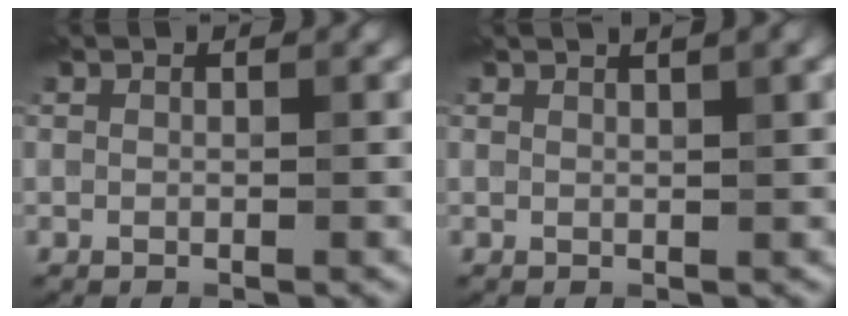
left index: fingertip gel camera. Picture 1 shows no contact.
{"total": 2.6, "force": [1.5, 0.6, 2.1], "torque": [-0.015, 0.004, 0.018]}